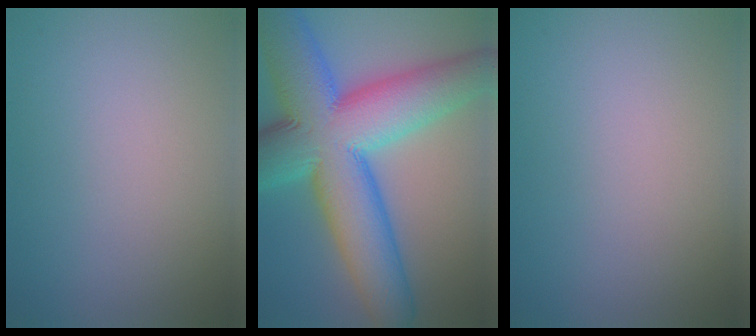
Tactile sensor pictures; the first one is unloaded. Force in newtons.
{"total": 16.0, "press": 16.0, "slide": 0.4}
{"total": 0.0}